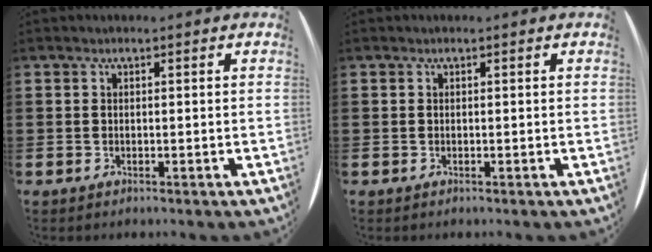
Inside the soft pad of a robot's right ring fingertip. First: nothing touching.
{"total": 0.0}